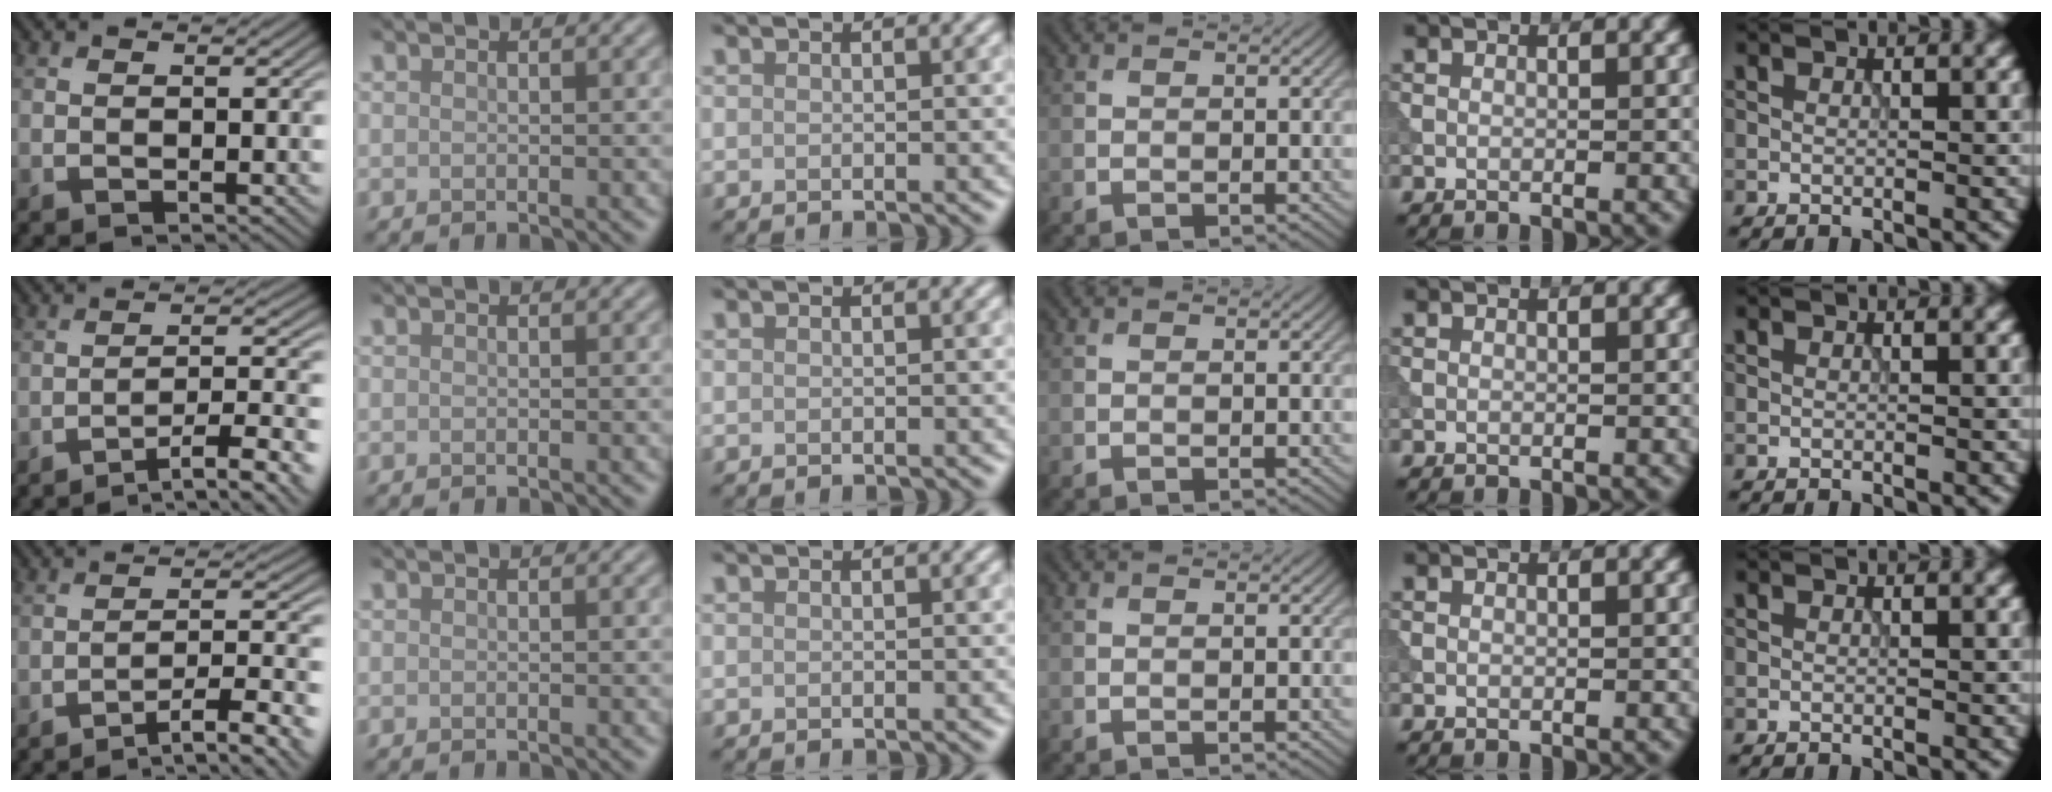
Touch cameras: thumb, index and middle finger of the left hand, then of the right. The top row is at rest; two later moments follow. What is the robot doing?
{"motion": "extract", "object": "tissue"}